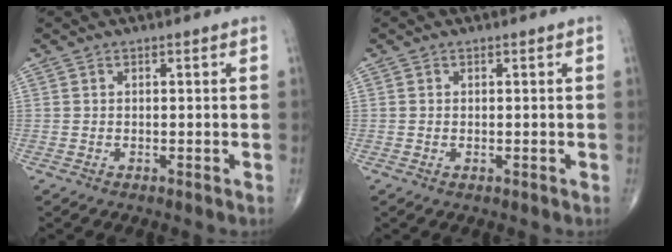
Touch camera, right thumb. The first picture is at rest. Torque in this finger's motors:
{"motor_torque": [-0.12, -0.02, 0.03, 0.09, -0.03]}